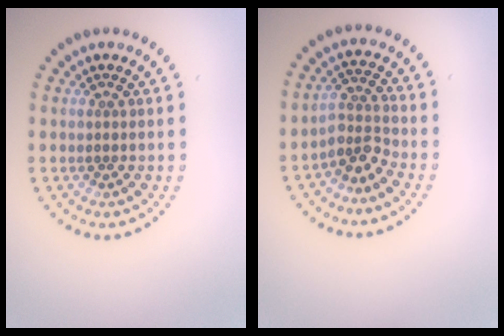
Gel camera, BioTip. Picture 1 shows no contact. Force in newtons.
{"total": 2.8, "press": 2.0, "slide": 1.9}